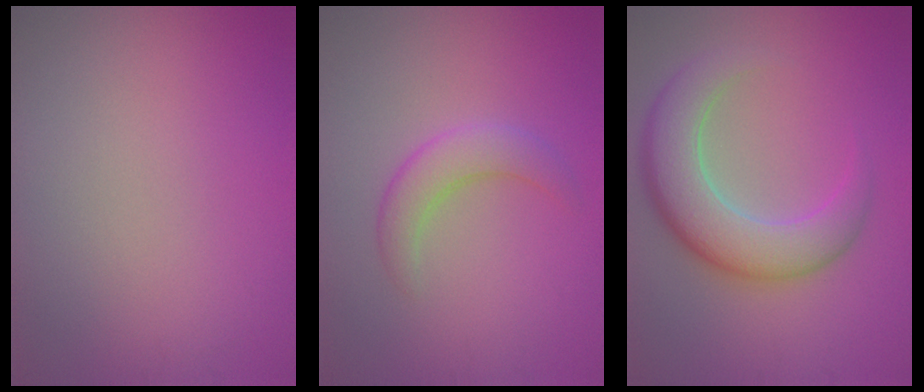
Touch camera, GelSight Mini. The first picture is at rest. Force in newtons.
{"total": 2.9, "press": 2.9, "slide": 0.2}
{"total": 7.3, "press": 7.2, "slide": 0.6}